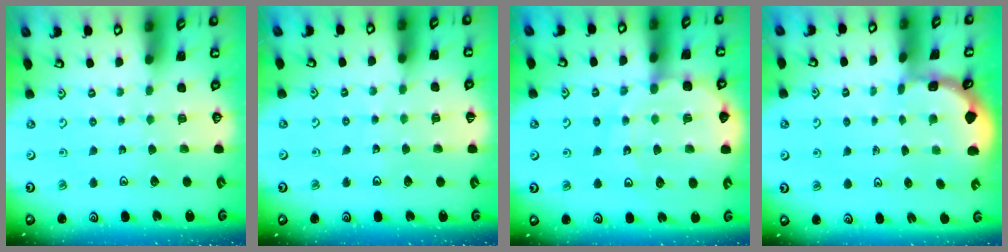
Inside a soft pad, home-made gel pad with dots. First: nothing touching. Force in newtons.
{"total": 3.6, "press": 3.1, "slide": 1.9}
{"total": 10.7, "press": 10.4, "slide": 2.1}
{"total": 1.6, "press": 1.6, "slide": 0.1}